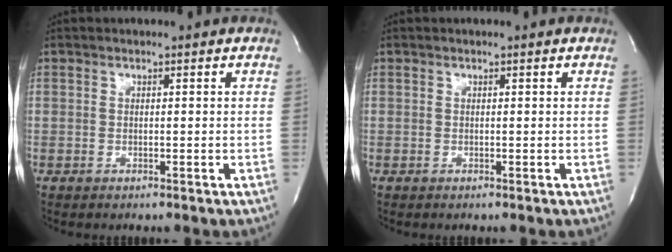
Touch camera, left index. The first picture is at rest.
{"total": 0.0}